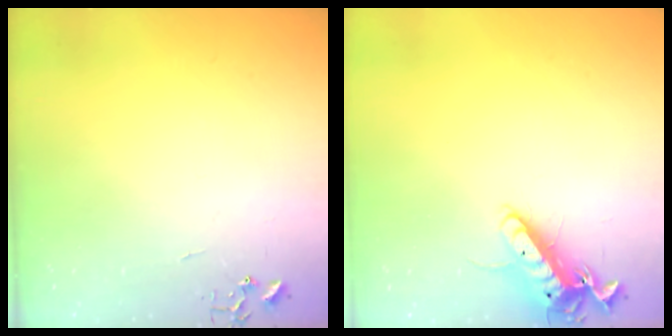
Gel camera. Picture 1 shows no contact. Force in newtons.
{"total": 12.5, "press": 12.5, "slide": 1.1}